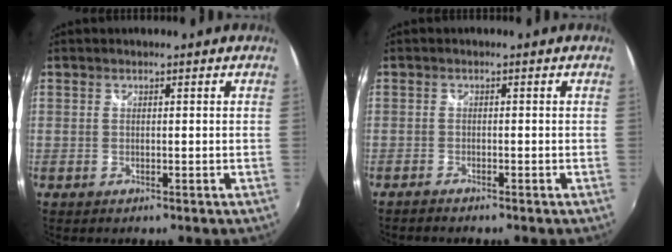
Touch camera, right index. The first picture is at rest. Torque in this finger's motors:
{"motor_torque": [-0.02, -0.08, 0.00, 0.01]}